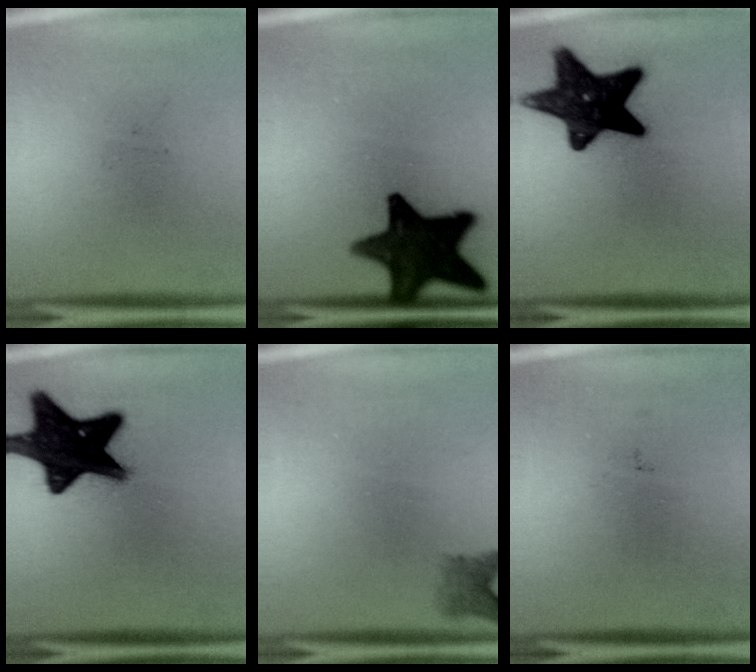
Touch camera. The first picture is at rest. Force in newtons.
{"total": 15.8}
{"total": 15.5}
{"total": 17.7}
{"total": 2.3}
{"total": 0.0}